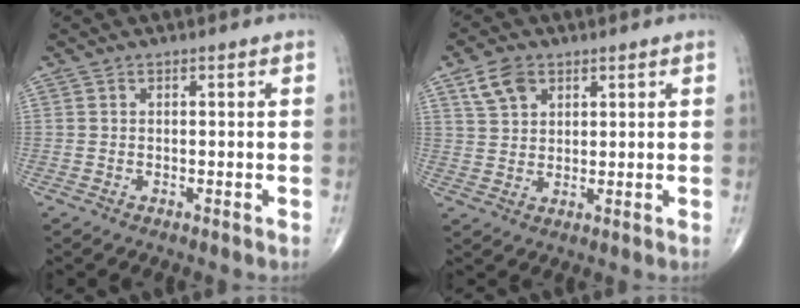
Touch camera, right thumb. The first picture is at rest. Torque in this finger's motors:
{"motor_torque": [-0.31, 0.34, 0.27, 0.25, 0.02]}